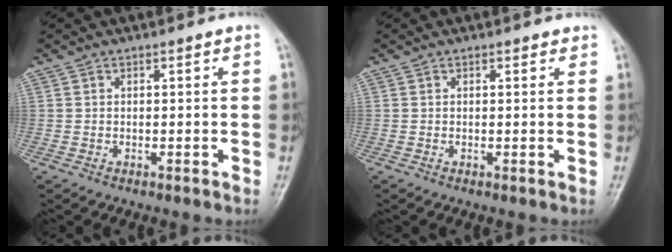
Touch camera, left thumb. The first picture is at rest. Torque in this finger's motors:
{"motor_torque": [-0.12, -0.14, -0.04, -0.07, 0.01]}